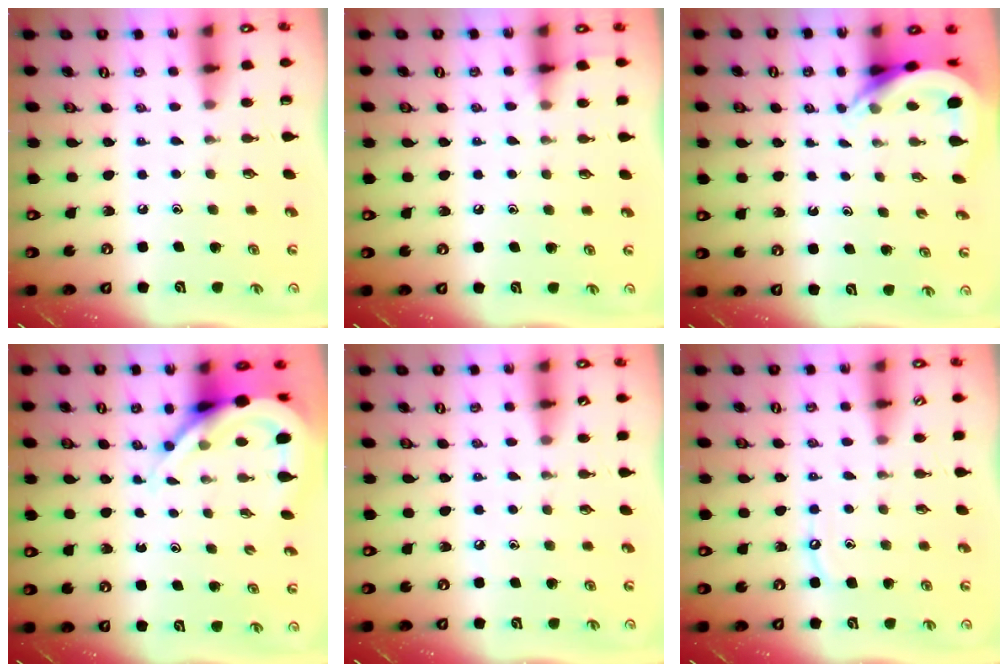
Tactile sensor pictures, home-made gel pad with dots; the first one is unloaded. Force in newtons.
{"total": 4.7, "press": 4.6, "slide": 0.7}
{"total": 4.6, "press": 4.6, "slide": 0.5}
{"total": 8.5, "press": 8.4, "slide": 1.1}
{"total": 2.3, "press": 2.3, "slide": 0.4}
{"total": 4.2, "press": 4.2, "slide": 0.5}